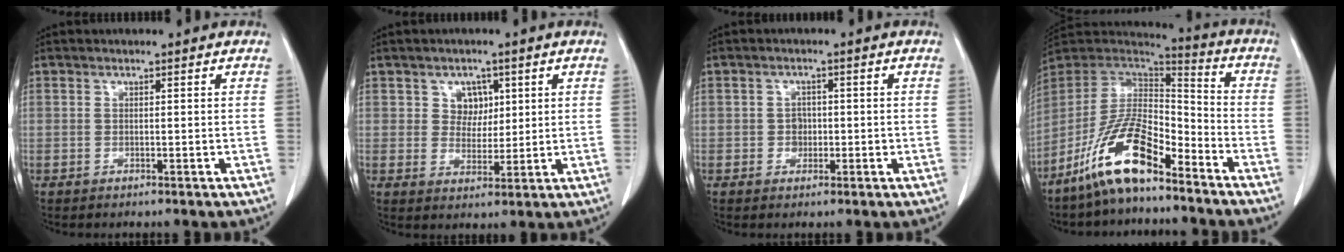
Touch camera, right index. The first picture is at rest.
{"total": 3.9, "force": [1.6, 3.3, 1.3], "torque": [-0.016, 0.007, 0.028]}
{"total": 2.1, "force": [-0.3, 1.9, 1.0], "torque": [-0.010, 0.005, -0.002]}
{"total": 13.9, "force": [-9.2, 3.8, 9.6], "torque": [-0.190, 0.009, -0.174]}